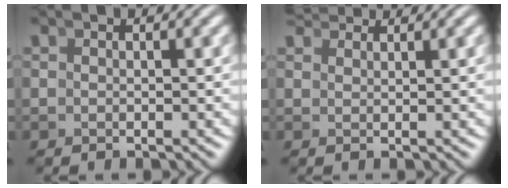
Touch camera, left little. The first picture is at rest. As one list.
[{"total": 2.9, "force": [2.9, -0.3, 0.3], "torque": [0.008, 0.014, 0.047]}]